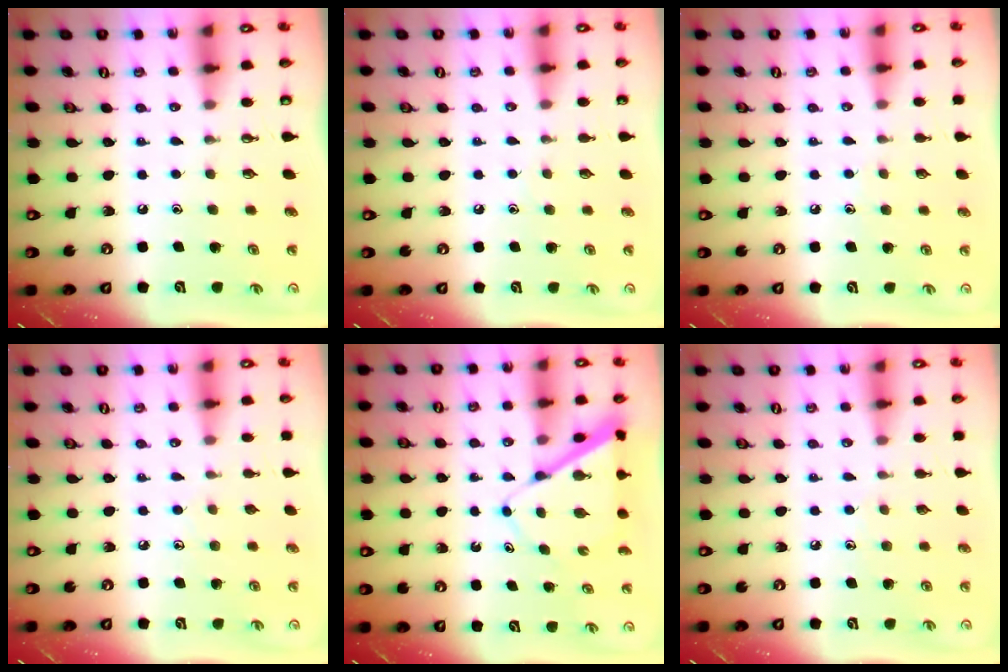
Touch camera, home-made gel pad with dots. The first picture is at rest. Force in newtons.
{"total": 2.9, "press": 2.9, "slide": 0.3}
{"total": 3.8, "press": 3.8, "slide": 0.5}
{"total": 4.7, "press": 4.7, "slide": 0.3}
{"total": 6.9, "press": 6.9, "slide": 0.5}
{"total": 4.4, "press": 4.4, "slide": 0.5}